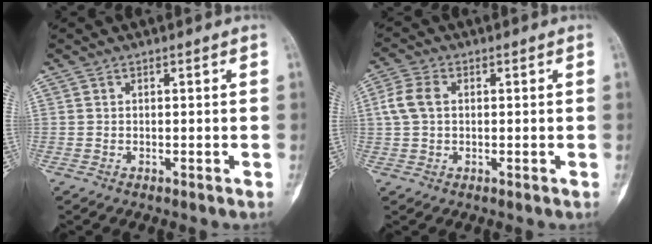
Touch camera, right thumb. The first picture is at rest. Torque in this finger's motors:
{"motor_torque": [0.01, 0.01, 0.09, -0.04, 0.01]}